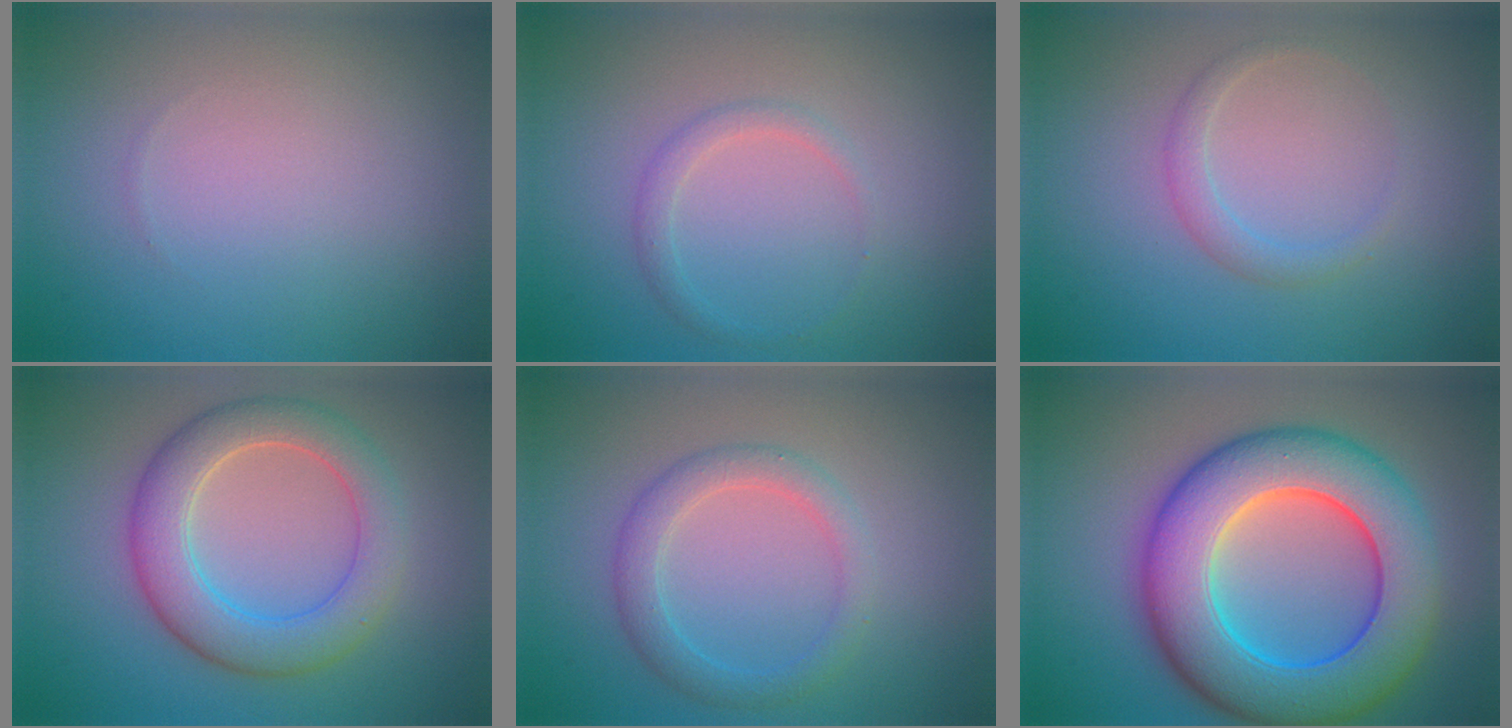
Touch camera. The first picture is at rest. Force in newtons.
{"total": 1.3, "press": 1.3, "slide": 0.1}
{"total": 1.5, "press": 1.5, "slide": 0.2}
{"total": 5.9, "press": 5.9, "slide": 0.4}
{"total": 2.8, "press": 2.8, "slide": 0.1}
{"total": 12.2, "press": 12.2, "slide": 0.2}